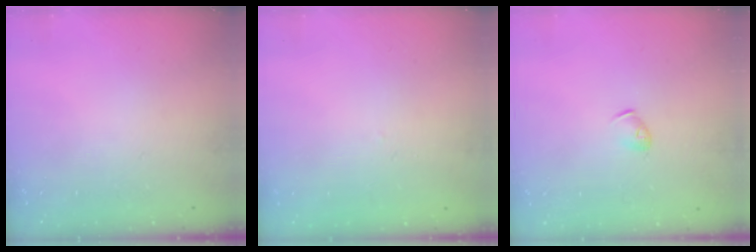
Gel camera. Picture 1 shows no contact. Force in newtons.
{"total": 1.6, "press": 1.6, "slide": 0.3}
{"total": 4.0, "press": 3.9, "slide": 1.0}